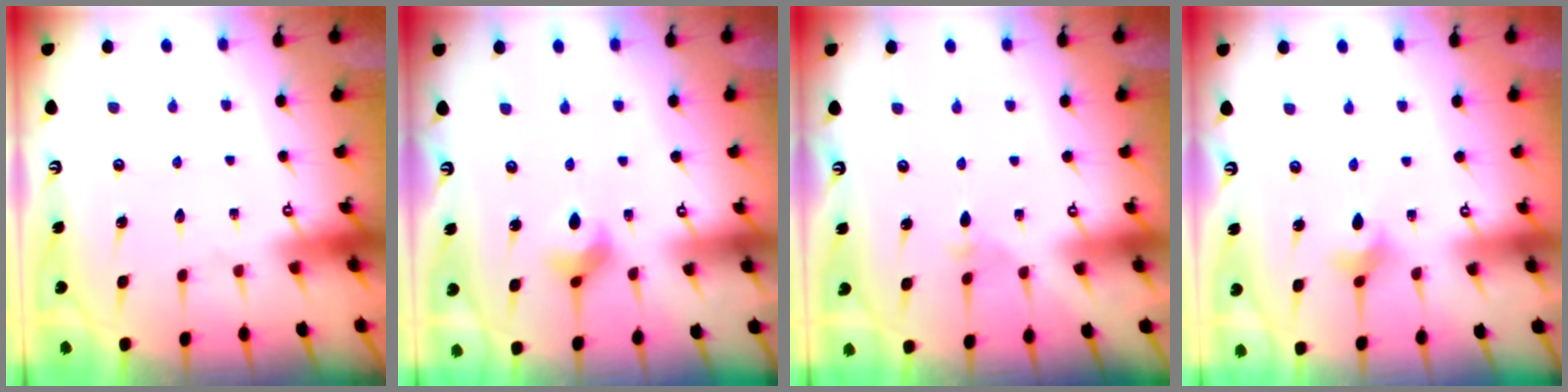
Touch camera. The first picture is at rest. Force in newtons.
{"total": 3.6, "press": 3.6, "slide": 0.6}
{"total": 2.0, "press": 1.9, "slide": 0.5}
{"total": 2.2, "press": 2.1, "slide": 0.4}